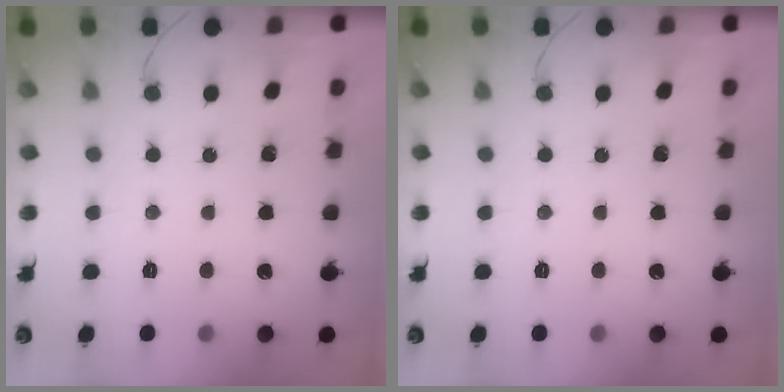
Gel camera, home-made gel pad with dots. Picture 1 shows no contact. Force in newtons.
{"total": 0.0}